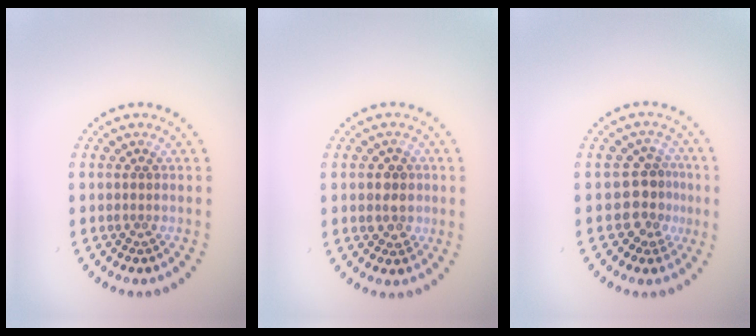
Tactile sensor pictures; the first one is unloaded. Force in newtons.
{"total": 2.3, "press": 2.1, "slide": 0.8}
{"total": 2.9, "press": 2.5, "slide": 1.6}